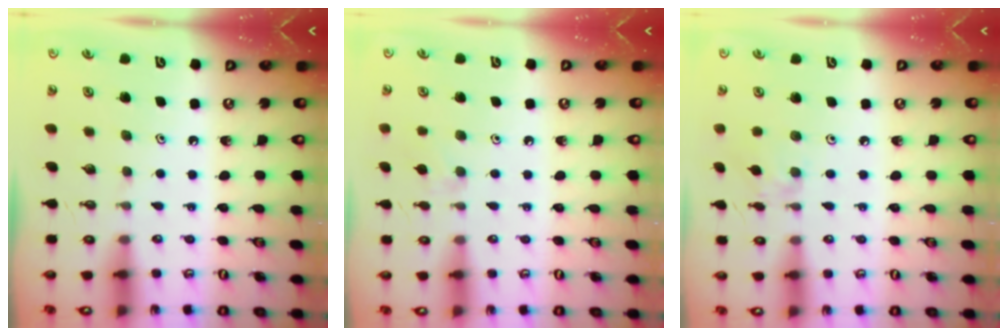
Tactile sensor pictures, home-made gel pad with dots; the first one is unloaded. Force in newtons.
{"total": 5.7, "press": 5.6, "slide": 0.8}
{"total": 2.0, "press": 2.0, "slide": 0.4}